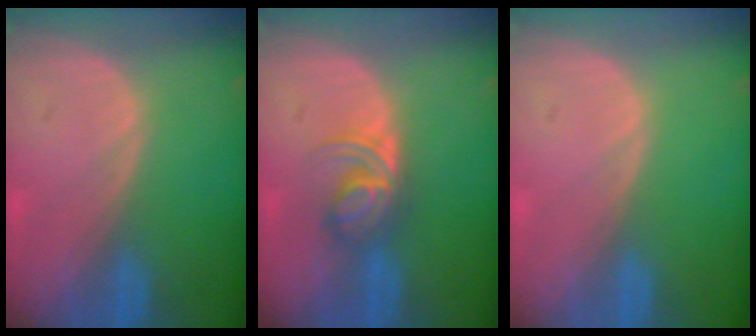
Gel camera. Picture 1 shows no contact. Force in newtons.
{"total": 5.9, "press": 5.0, "slide": 3.1}
{"total": 0.0}